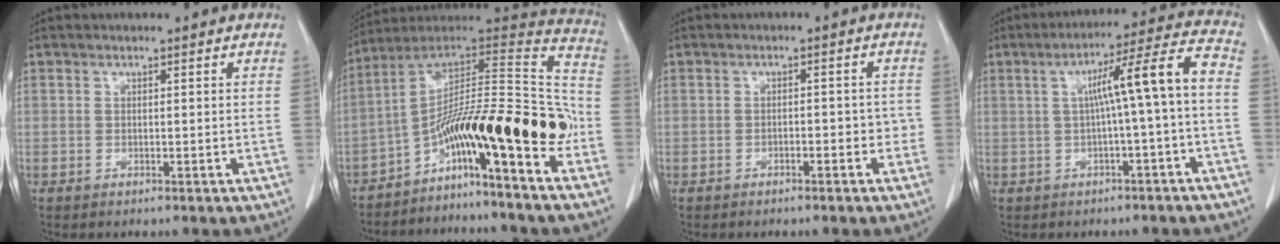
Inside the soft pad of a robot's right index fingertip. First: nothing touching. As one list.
[{"total": 19.3, "force": [-8.6, 1.4, 17.2], "torque": [-0.245, 0.047, -0.135]}, {"total": 2.8, "force": [-1.1, 1.3, 2.2], "torque": [-0.023, 0.017, -0.012]}, {"total": 9.1, "force": [-0.5, -0.8, 9.1], "torque": [-0.134, 0.029, -0.004]}]